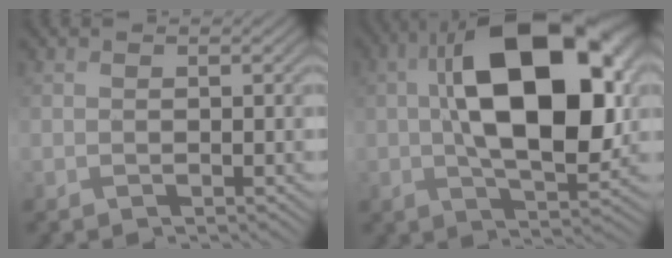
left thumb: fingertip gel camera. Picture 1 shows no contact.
{"total": 17.7, "force": [2.1, 9.4, 14.9], "torque": [-0.258, -0.007, 0.041]}